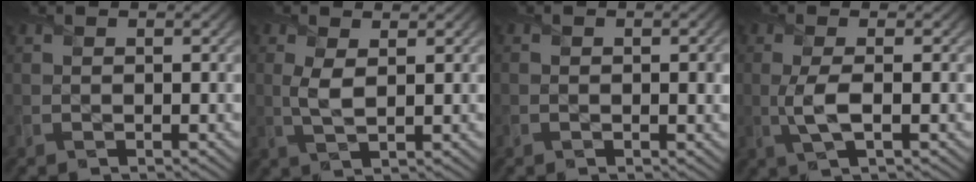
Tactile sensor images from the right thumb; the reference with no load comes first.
{"total": 3.0, "force": [0.8, 1.2, 2.7], "torque": [-0.070, 0.000, 0.016]}
{"total": 1.3, "force": [0.0, 0.7, 1.1], "torque": [-0.011, -0.002, -0.004]}
{"total": 3.5, "force": [-0.3, 0.9, 3.3], "torque": [-0.079, 0.000, -0.009]}